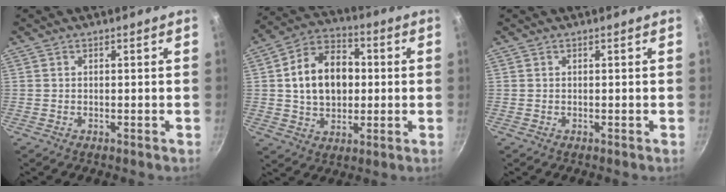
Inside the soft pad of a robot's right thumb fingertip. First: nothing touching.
{"total": 14.9, "force": [1.2, 10.7, 10.2], "torque": [-0.139, 0.021, 0.013]}
{"total": 0.0}